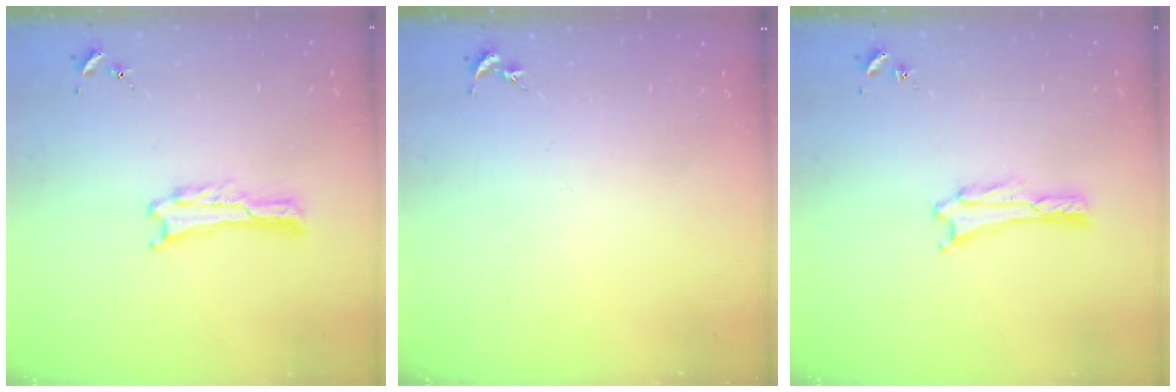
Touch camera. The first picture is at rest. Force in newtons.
{"total": 0.0}
{"total": 1.6, "press": 1.6, "slide": 0.2}